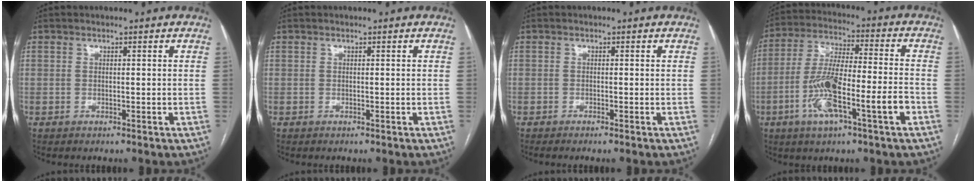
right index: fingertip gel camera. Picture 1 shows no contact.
{"total": 0.0}
{"total": 1.0, "force": [-0.8, -0.2, 0.7], "torque": [-0.012, 0.001, -0.014]}
{"total": 13.5, "force": [-5.0, 1.5, 12.5], "torque": [-0.239, 0.005, -0.088]}